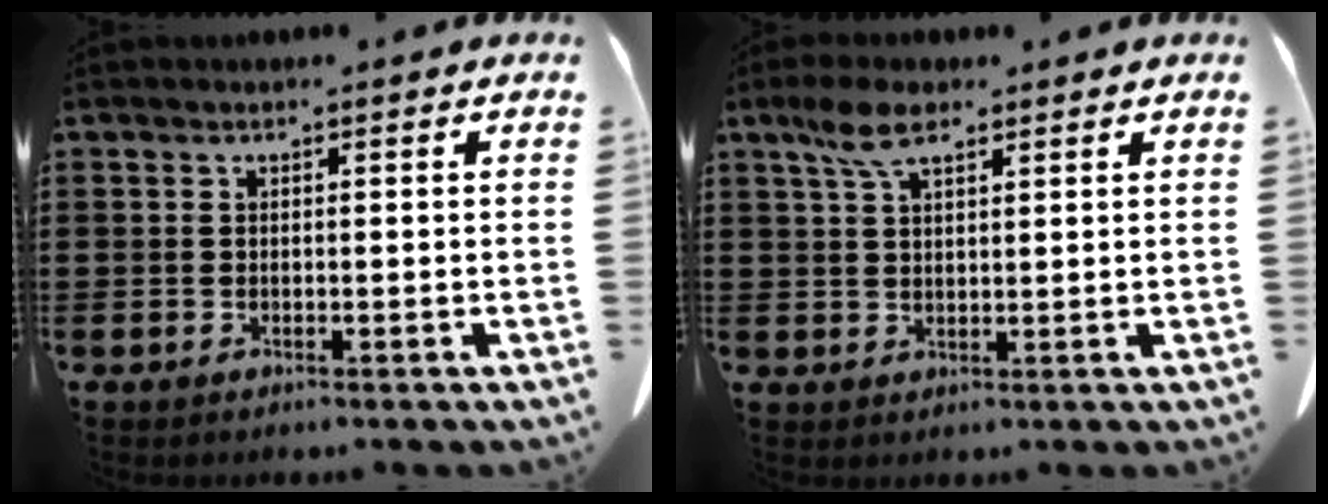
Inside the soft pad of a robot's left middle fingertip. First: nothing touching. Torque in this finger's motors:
{"motor_torque": [2.11, 0.02, 0.20, 0.14]}